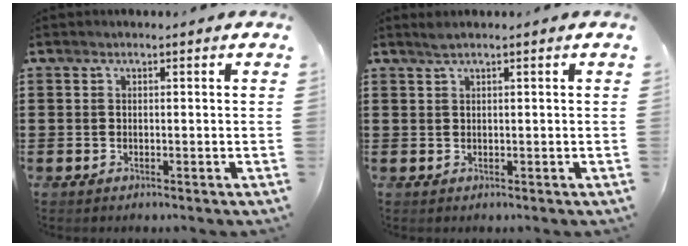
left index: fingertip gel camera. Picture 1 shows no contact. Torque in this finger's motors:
{"motor_torque": [0.54, -0.46, 0.03, 0.01]}